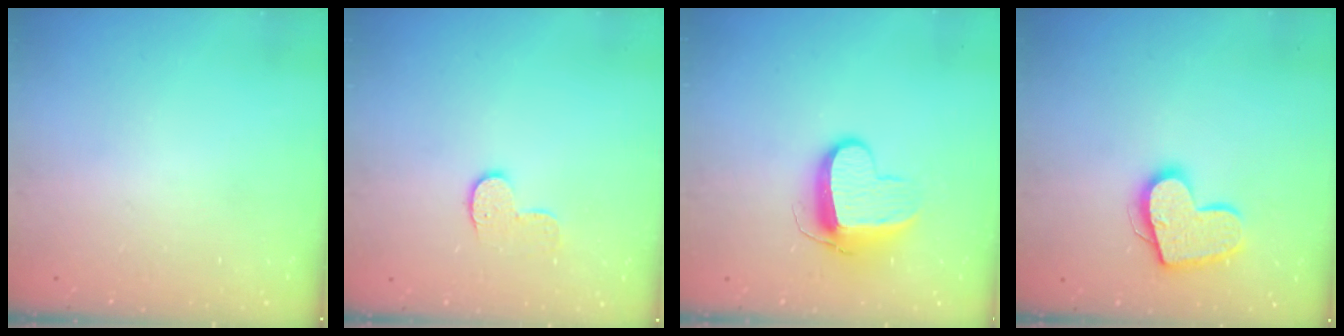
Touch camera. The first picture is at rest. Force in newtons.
{"total": 8.1, "press": 8.1, "slide": 0.4}
{"total": 10.9, "press": 10.8, "slide": 0.6}
{"total": 15.3, "press": 15.3, "slide": 1.1}